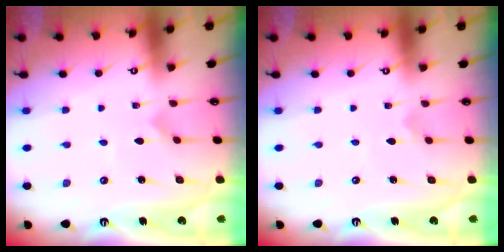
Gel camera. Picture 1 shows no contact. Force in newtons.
{"total": 1.6, "press": 1.6, "slide": 0.0}